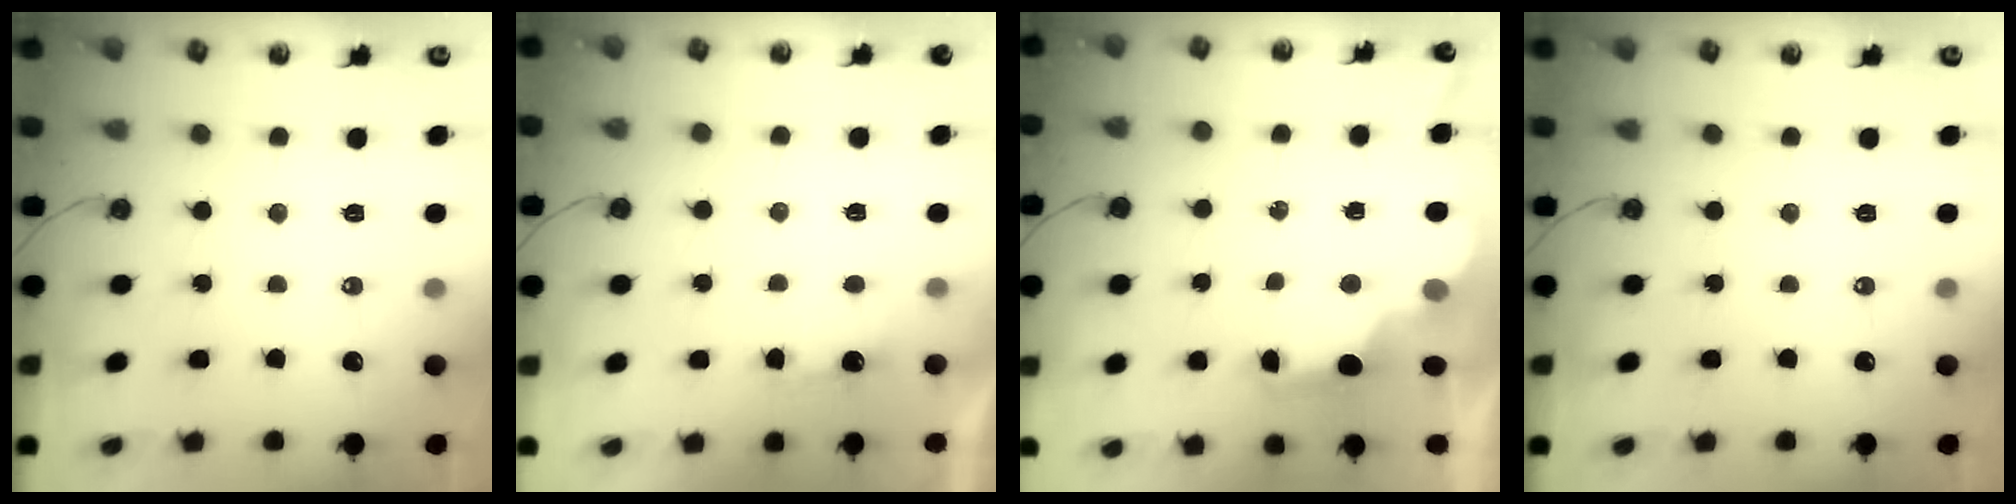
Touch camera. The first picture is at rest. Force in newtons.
{"total": 1.7, "press": 1.5, "slide": 0.8}
{"total": 2.9, "press": 2.8, "slide": 0.9}
{"total": 0.0}